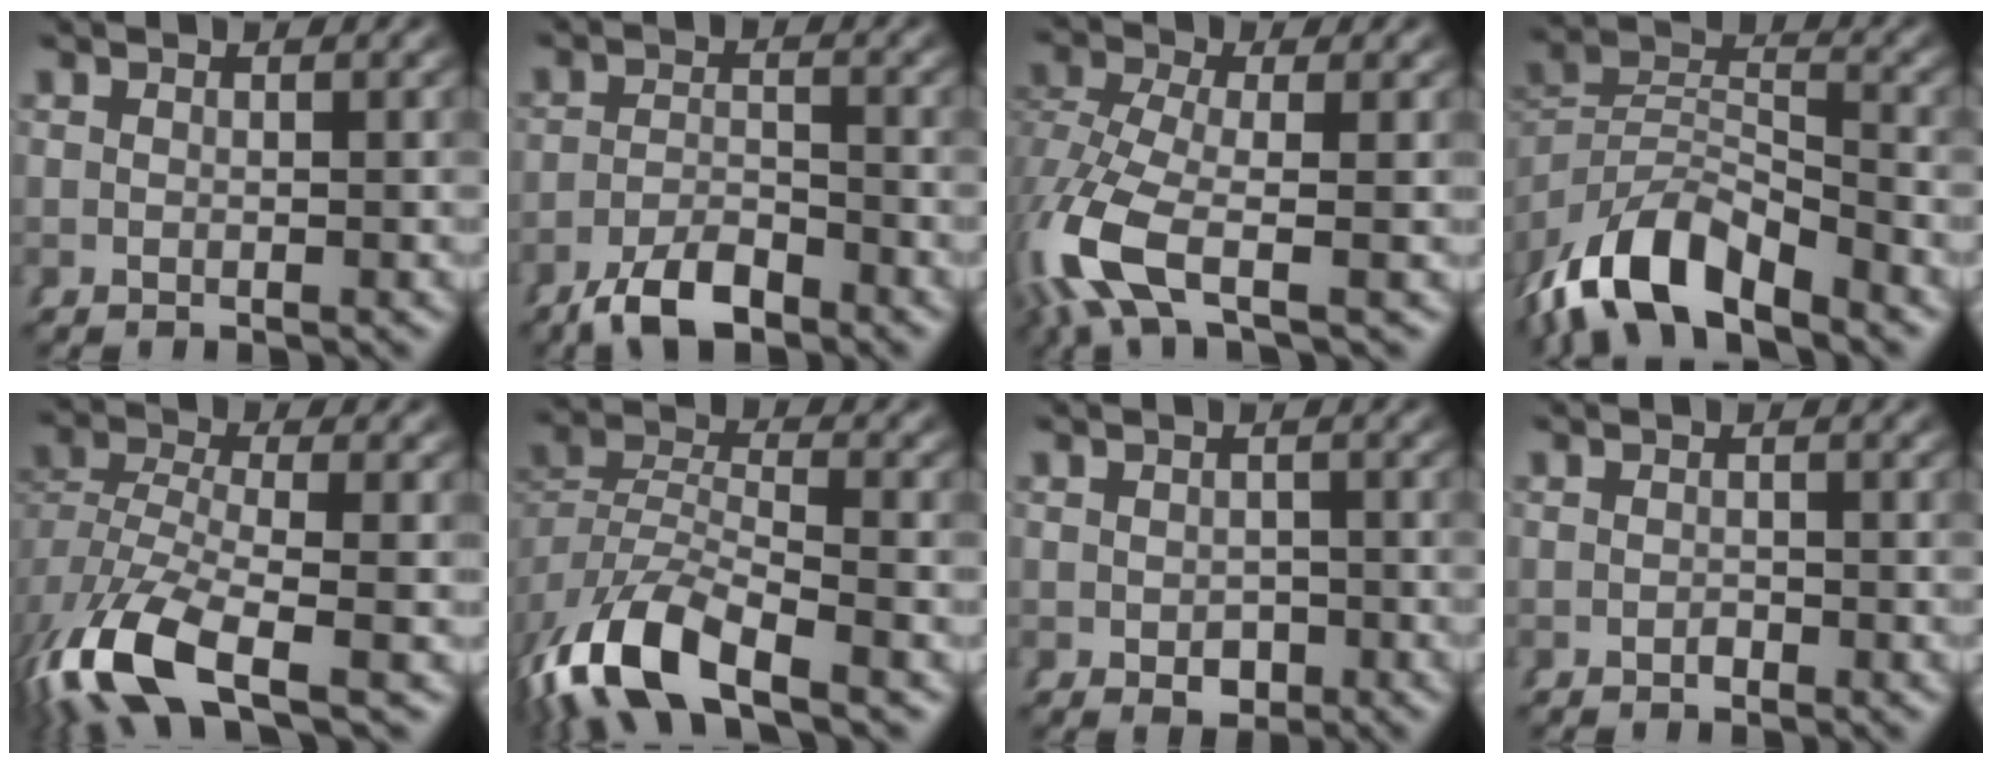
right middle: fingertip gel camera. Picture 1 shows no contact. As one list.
[{"total": 4.6, "force": [-3.9, 1.5, 2.1], "torque": [-0.024, -0.004, -0.067]}, {"total": 6.9, "force": [-2.1, 3.8, 5.4], "torque": [-0.148, -0.035, -0.020]}, {"total": 7.8, "force": [-4.2, 4.8, 4.6], "torque": [-0.108, -0.034, -0.061]}, {"total": 8.3, "force": [-4.8, 4.0, 5.6], "torque": [-0.148, -0.055, -0.053]}, {"total": 8.3, "force": [-4.0, 4.7, 5.5], "torque": [-0.135, -0.039, -0.054]}, {"total": 2.2, "force": [-0.9, 1.7, 1.1], "torque": [-0.010, -0.017, -0.005]}, {"total": 0.8, "force": [-0.6, 0.4, 0.1], "torque": [-0.003, -0.004, -0.013]}]